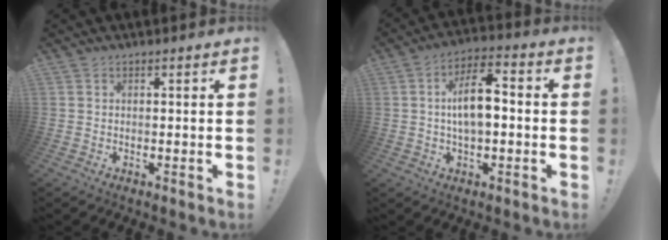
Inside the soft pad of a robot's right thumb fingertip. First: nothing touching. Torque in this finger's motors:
{"motor_torque": [-0.10, 0.28, 0.50, 0.44, 0.07]}